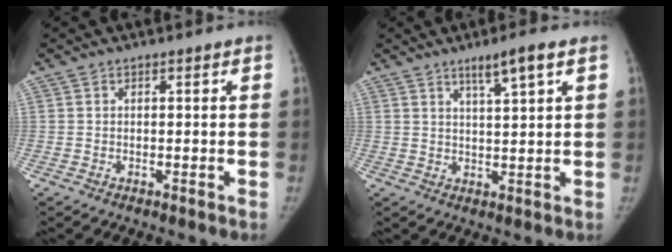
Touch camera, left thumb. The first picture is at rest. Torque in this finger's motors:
{"motor_torque": [0.27, -0.23, 0.63, -0.42, 0.01]}